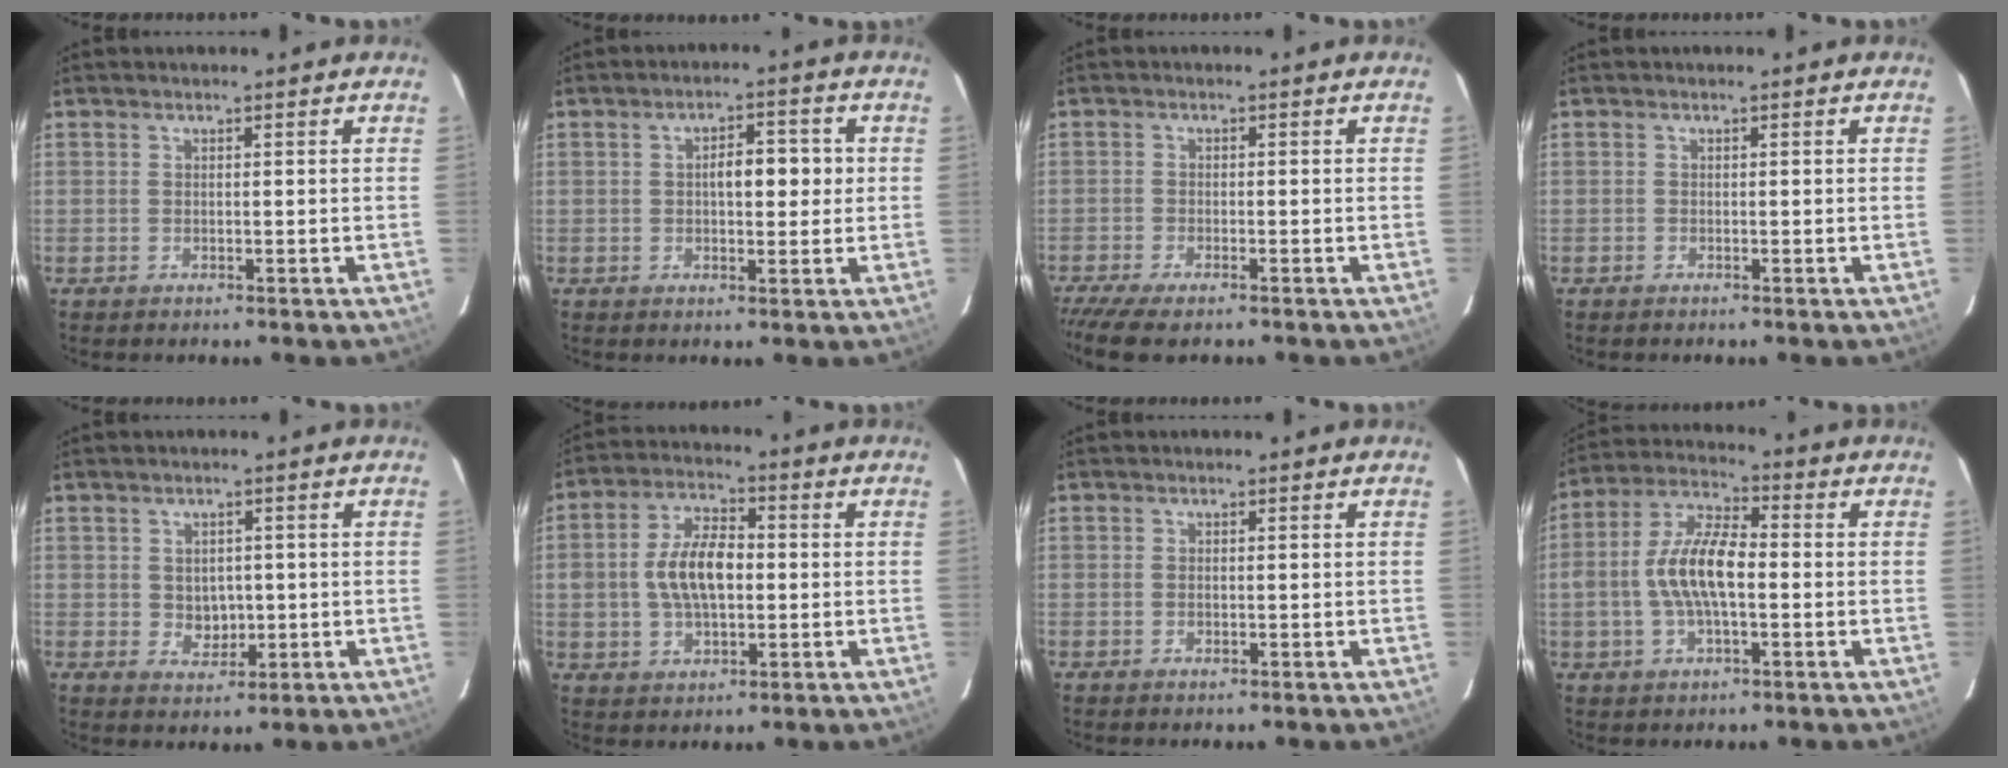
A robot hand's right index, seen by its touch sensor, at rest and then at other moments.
{"total": 5.4, "force": [0.4, 2.6, 4.7], "torque": [-0.074, 0.013, 0.008]}
{"total": 6.4, "force": [-5.3, 1.1, 3.5], "torque": [-0.088, -0.032, -0.098]}
{"total": 0.0}
{"total": 4.0, "force": [0.0, 3.5, 2.0], "torque": [-0.033, 0.001, 0.008]}
{"total": 10.4, "force": [-0.1, 5.8, 8.6], "torque": [-0.168, 0.016, 0.001]}
{"total": 0.8, "force": [-0.1, 0.6, 0.6], "torque": [-0.009, 0.001, -0.002]}
{"total": 11.1, "force": [-1.3, 4.7, 10.0], "torque": [-0.206, 0.013, -0.025]}